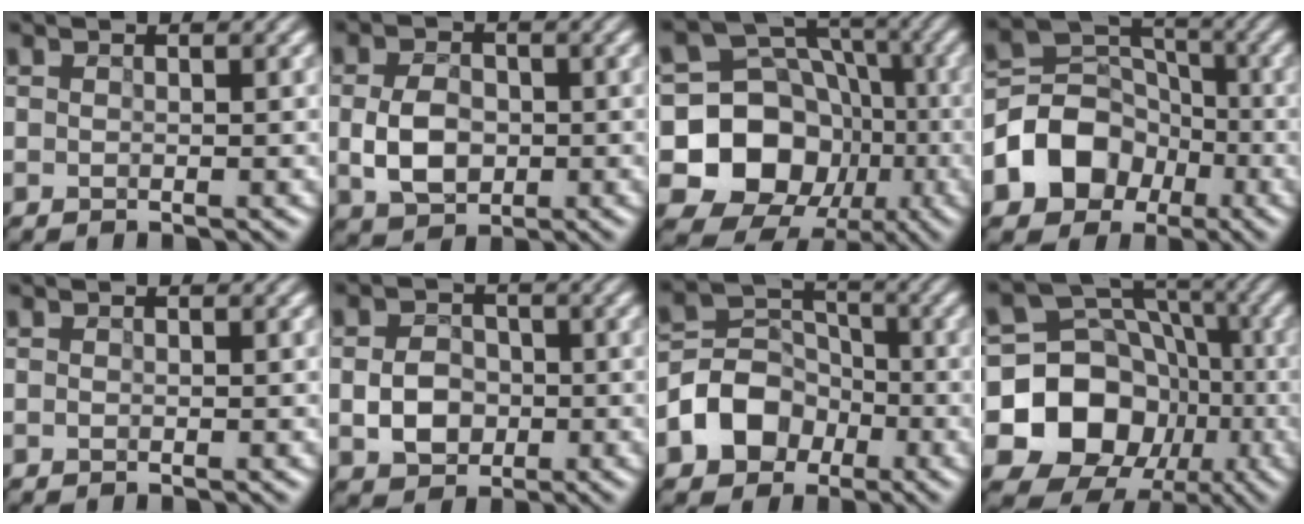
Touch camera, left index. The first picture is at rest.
{"total": 4.0, "force": [-0.6, 2.7, 2.8], "torque": [-0.065, 0.000, -0.003]}
{"total": 11.8, "force": [-2.5, 10.1, 5.5], "torque": [-0.111, -0.003, -0.061]}
{"total": 7.0, "force": [-2.9, 5.4, 3.3], "torque": [-0.045, 0.009, -0.055]}
{"total": 0.0}
{"total": 3.3, "force": [-0.8, 2.5, 1.9], "torque": [-0.037, 0.004, -0.007]}
{"total": 5.7, "force": [-2.7, 4.3, 2.6], "torque": [-0.040, 0.010, -0.049]}
{"total": 12.4, "force": [-2.9, 10.3, 6.1], "torque": [-0.122, -0.005, -0.057]}